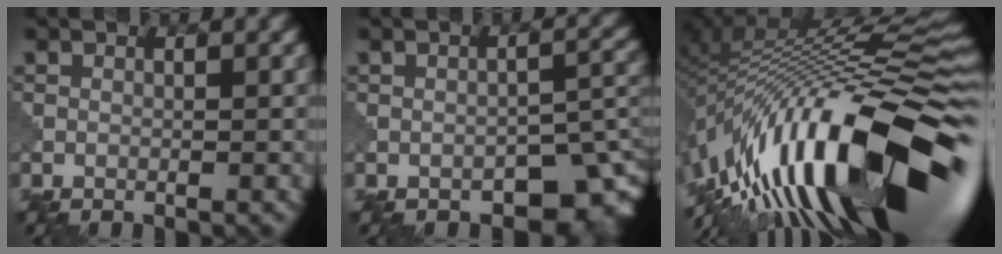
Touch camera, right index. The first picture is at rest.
{"total": 5.3, "force": [-2.9, 3.0, 3.2], "torque": [-0.025, -0.012, -0.030]}
{"total": 17.6, "force": [-6.3, 5.5, 15.5], "torque": [-0.241, 0.042, -0.127]}